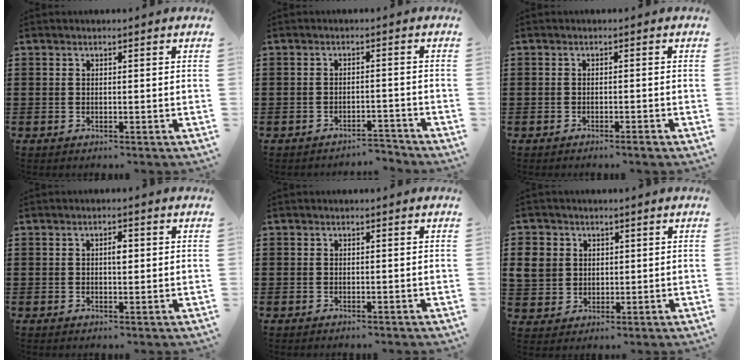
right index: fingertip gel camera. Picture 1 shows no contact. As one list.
[{"total": 2.8, "force": [-2.8, 0.0, 0.4], "torque": [-0.012, 0.001, -0.058]}, {"total": 0.9, "force": [-0.7, -0.2, 0.6], "torque": [-0.011, -0.003, -0.014]}, {"total": 1.9, "force": [0.2, 0.7, 1.8], "torque": [-0.027, 0.001, 0.000]}, {"total": 0.0}, {"total": 5.1, "force": [1.3, 4.6, 1.8], "torque": [-0.067, 0.009, 0.021]}]